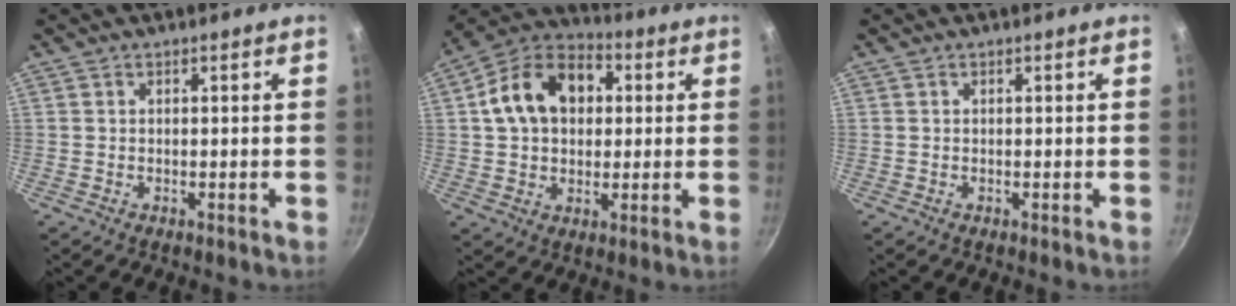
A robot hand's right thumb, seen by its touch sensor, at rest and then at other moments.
{"total": 15.3, "force": [2.8, 11.2, 10.0], "torque": [-0.143, 0.026, 0.030]}
{"total": 0.0}